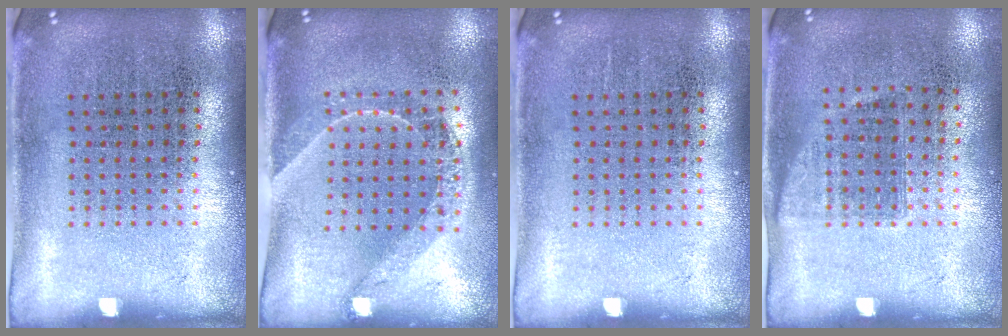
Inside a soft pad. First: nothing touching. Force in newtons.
{"total": 1.5, "press": 1.3, "slide": 0.8}
{"total": 0.0}
{"total": 0.9, "press": 0.8, "slide": 0.4}